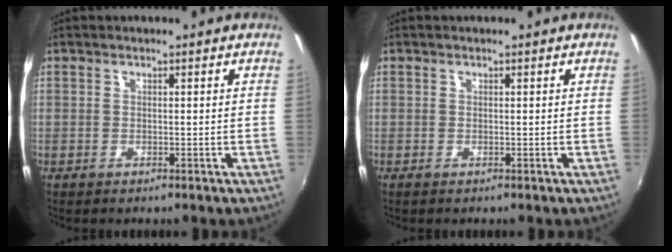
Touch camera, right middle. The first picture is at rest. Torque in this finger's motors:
{"motor_torque": [-0.01, 0.03, -0.01, 0.00]}